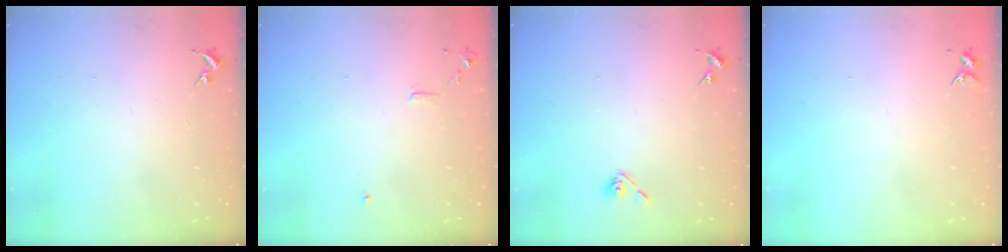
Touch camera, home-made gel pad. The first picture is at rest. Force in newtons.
{"total": 6.0, "press": 6.0, "slide": 0.7}
{"total": 5.3, "press": 4.9, "slide": 2.0}
{"total": 3.7, "press": 3.6, "slide": 0.4}